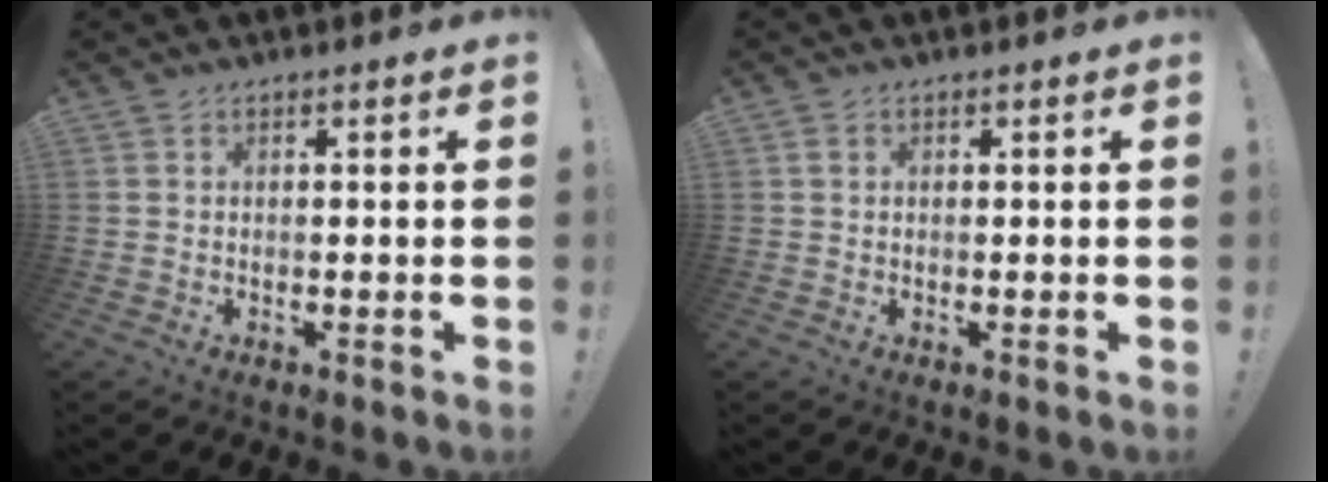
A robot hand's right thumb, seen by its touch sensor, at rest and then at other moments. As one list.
[{"total": 1.3, "force": [0.5, 1.1, 0.6], "torque": [-0.006, 0.002, 0.009]}]